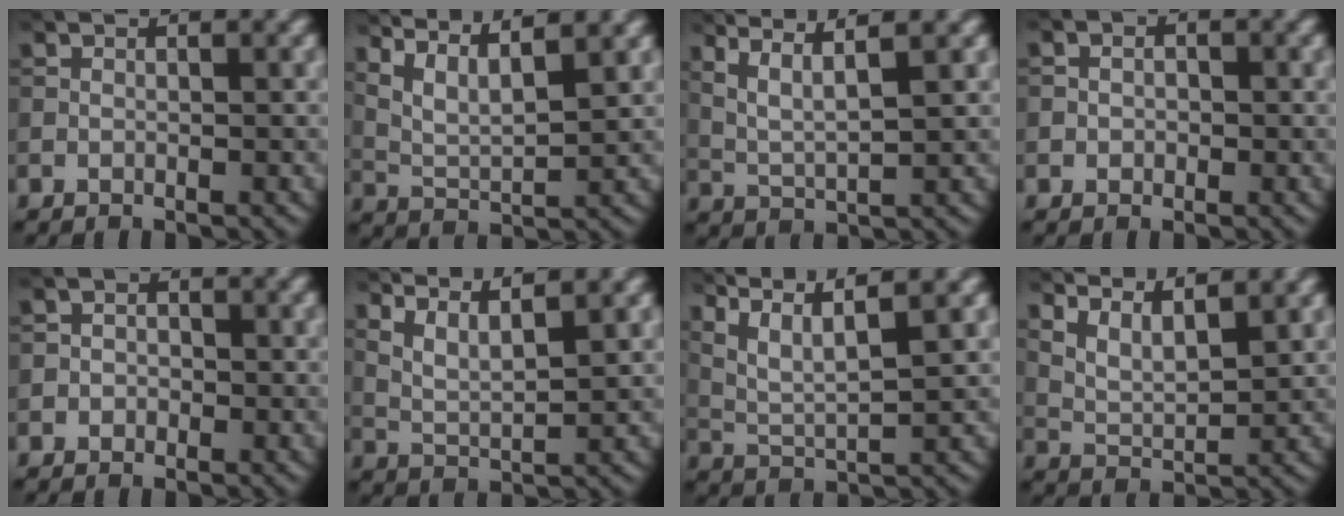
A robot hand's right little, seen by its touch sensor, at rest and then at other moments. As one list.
[{"total": 7.2, "force": [5.4, 1.9, 4.4], "torque": [-0.085, 0.019, 0.079]}, {"total": 4.7, "force": [2.8, 0.9, 3.7], "torque": [-0.075, 0.011, 0.046]}, {"total": 1.3, "force": [0.0, 1.2, 0.7], "torque": [-0.010, 0.001, -0.008]}, {"total": 1.6, "force": [-0.4, 1.4, 0.7], "torque": [-0.002, 0.003, -0.017]}, {"total": 4.9, "force": [3.6, 1.0, 3.1], "torque": [-0.056, 0.010, 0.057]}, {"total": 8.2, "force": [5.7, 1.9, 5.6], "torque": [-0.113, 0.030, 0.078]}, {"total": 5.0, "force": [3.9, 1.4, 2.8], "torque": [-0.056, 0.006, 0.065]}]